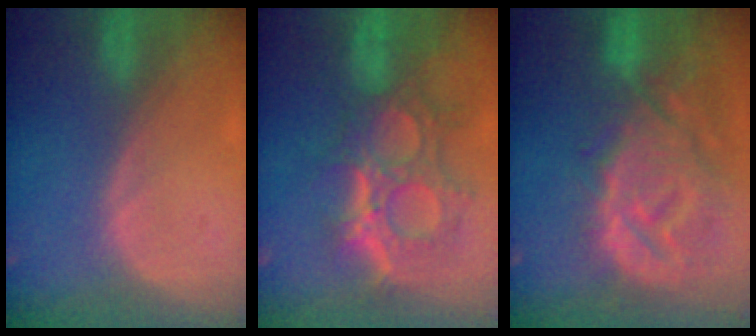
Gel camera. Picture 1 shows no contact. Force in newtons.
{"total": 11.9, "press": 10.6, "slide": 5.4}
{"total": 14.1, "press": 12.2, "slide": 7.1}